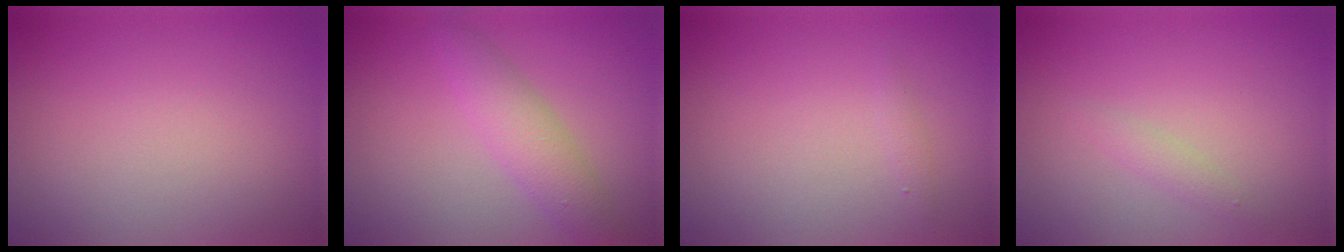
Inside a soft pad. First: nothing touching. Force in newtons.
{"total": 3.3, "press": 3.3, "slide": 0.0}
{"total": 0.6, "press": 0.6, "slide": 0.0}
{"total": 1.1, "press": 1.1, "slide": 0.1}